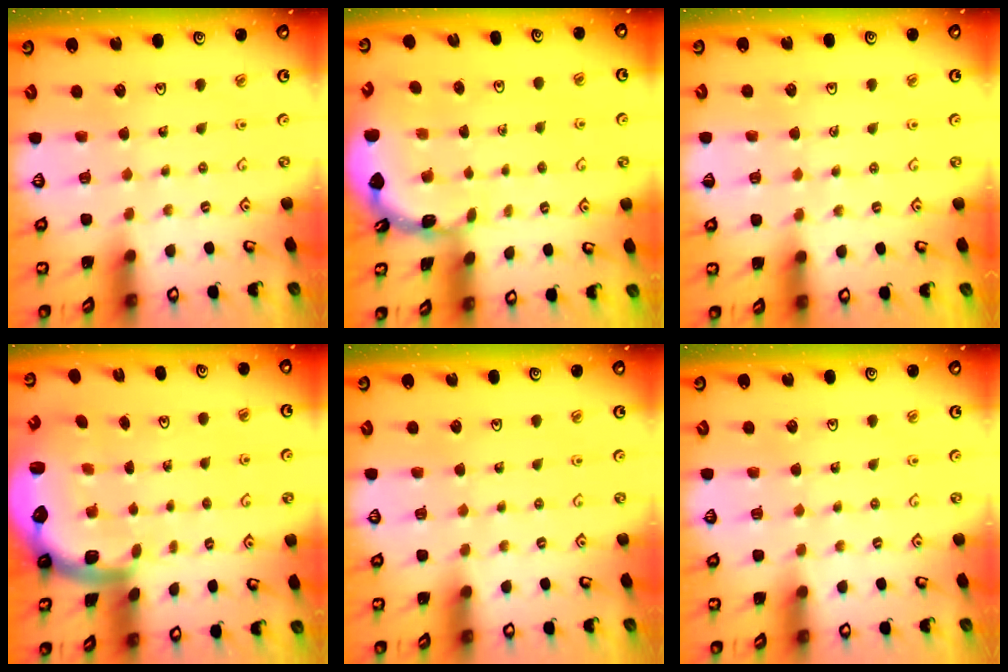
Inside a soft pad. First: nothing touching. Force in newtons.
{"total": 1.7, "press": 1.7, "slide": 0.1}
{"total": 3.0, "press": 2.9, "slide": 0.5}
{"total": 2.8, "press": 2.5, "slide": 1.4}
{"total": 0.0}
{"total": 0.0}